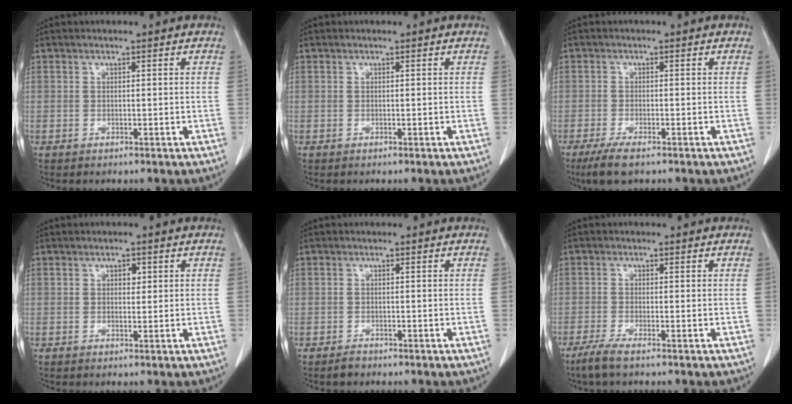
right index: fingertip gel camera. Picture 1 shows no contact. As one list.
[{"total": 0.0}, {"total": 4.3, "force": [-2.9, 1.1, 3.0], "torque": [-0.062, -0.009, -0.050]}, {"total": 1.5, "force": [0.5, 0.9, 1.0], "torque": [-0.014, 0.000, 0.005]}, {"total": 1.1, "force": [-0.9, 0.7, 0.1], "torque": [-0.003, 0.001, -0.019]}, {"total": 2.8, "force": [-2.0, 0.0, 1.9], "torque": [-0.046, -0.008, -0.045]}]